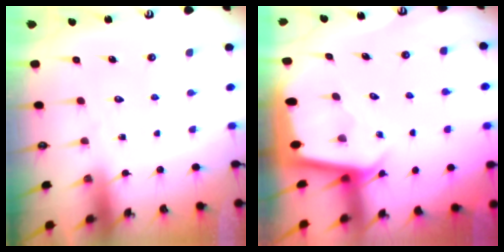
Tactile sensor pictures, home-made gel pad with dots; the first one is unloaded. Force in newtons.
{"total": 2.2, "press": 2.2, "slide": 0.1}